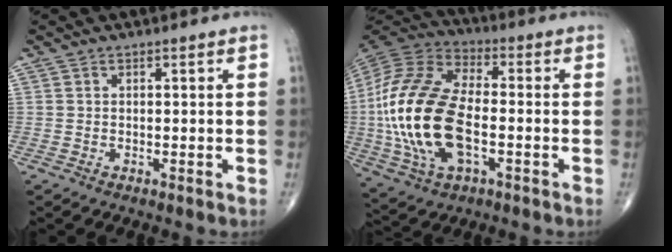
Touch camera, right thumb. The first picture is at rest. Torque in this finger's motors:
{"motor_torque": [0.14, 1.65, 2.13, -0.03, 0.84]}